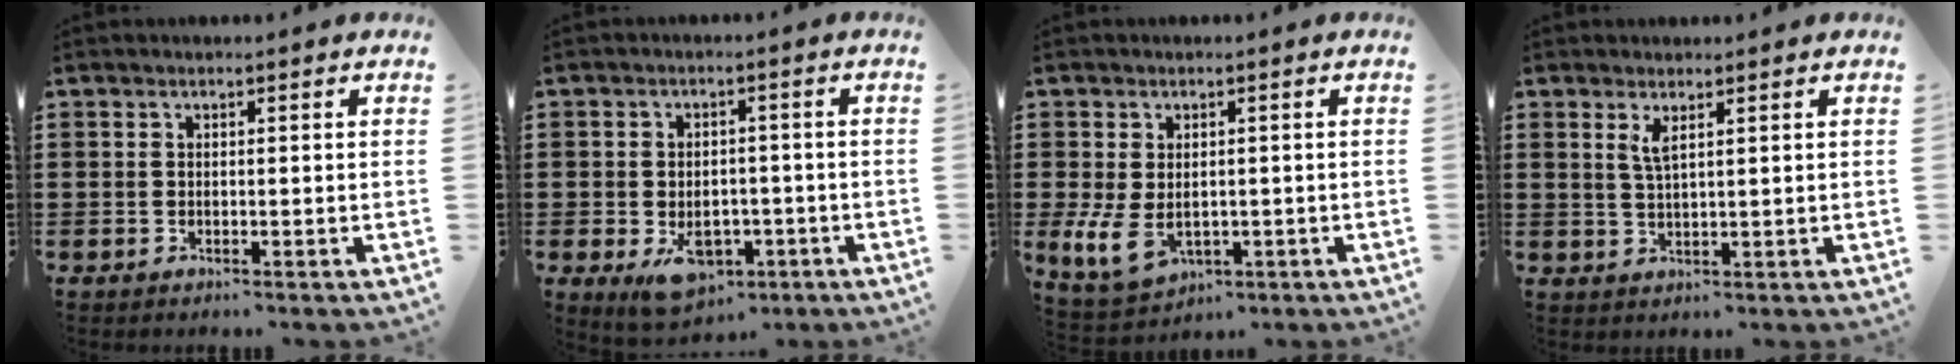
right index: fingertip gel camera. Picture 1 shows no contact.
{"total": 5.9, "force": [-2.3, 3.7, 3.9], "torque": [-0.055, 0.004, -0.043]}
{"total": 5.3, "force": [-0.6, 3.5, 3.9], "torque": [-0.103, -0.003, -0.015]}
{"total": 2.3, "force": [1.4, 0.4, 1.8], "torque": [-0.039, 0.001, 0.023]}